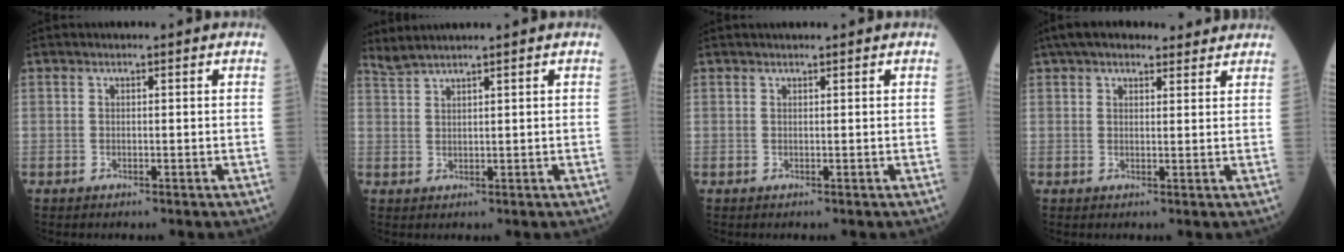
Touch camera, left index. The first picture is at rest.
{"total": 3.3, "force": [2.9, -1.0, 1.0], "torque": [-0.028, 0.015, 0.067]}
{"total": 2.2, "force": [2.0, 0.0, 1.0], "torque": [-0.010, 0.021, 0.030]}
{"total": 11.2, "force": [9.4, 3.5, 4.8], "torque": [-0.069, 0.046, 0.137]}